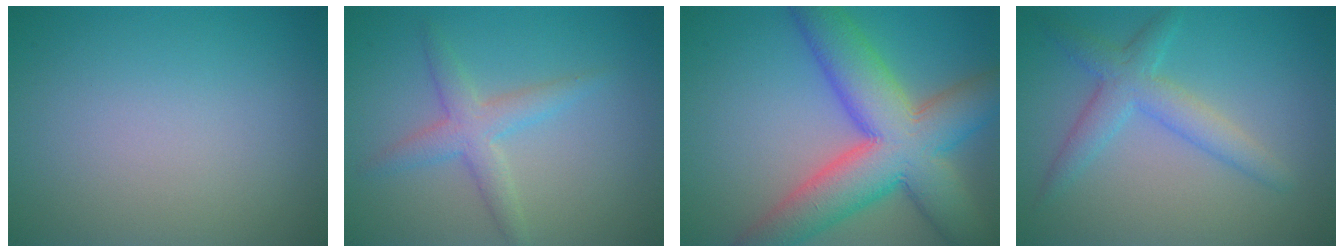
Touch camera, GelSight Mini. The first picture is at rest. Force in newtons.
{"total": 2.9, "press": 2.9, "slide": 0.0}
{"total": 11.4, "press": 11.4, "slide": 0.6}
{"total": 3.5, "press": 3.5, "slide": 0.1}